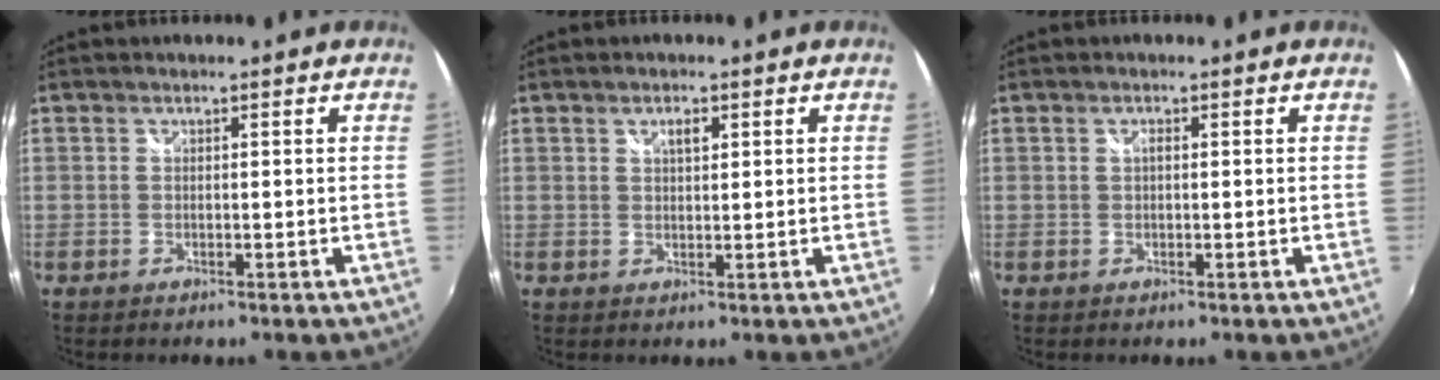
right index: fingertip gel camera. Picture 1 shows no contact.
{"total": 2.0, "force": [1.0, 0.9, 1.4], "torque": [-0.023, 0.004, 0.016]}
{"total": 0.7, "force": [0.1, 0.4, 0.5], "torque": [-0.010, 0.001, 0.000]}